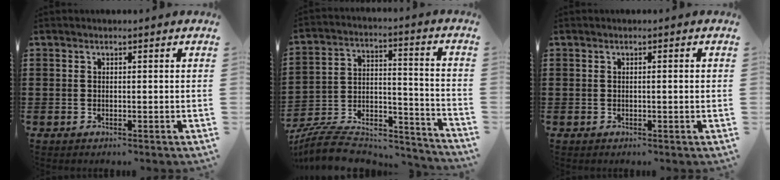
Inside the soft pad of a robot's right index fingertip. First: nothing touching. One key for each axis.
{"total": 9.6, "fx": -8.3, "fy": 3.2, "fz": 3.6, "tx": -0.066, "ty": 0.013, "tz": -0.158}
{"total": 0.7, "fx": -0.1, "fy": 0.0, "fz": 0.7, "tx": -0.012, "ty": -0.003, "tz": -0.002}